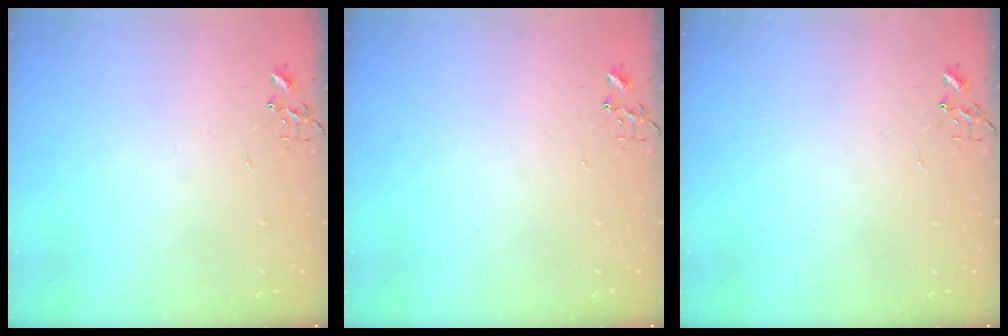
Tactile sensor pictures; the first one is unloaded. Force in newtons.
{"total": 0.0}
{"total": 0.0}